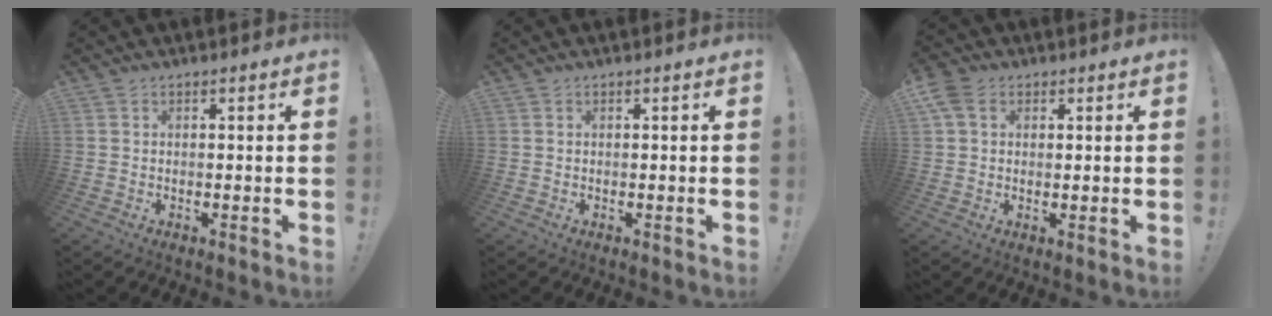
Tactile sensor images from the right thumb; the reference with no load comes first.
{"total": 0.0}
{"total": 5.9, "force": [2.5, 4.0, 3.4], "torque": [-0.060, -0.006, 0.048]}